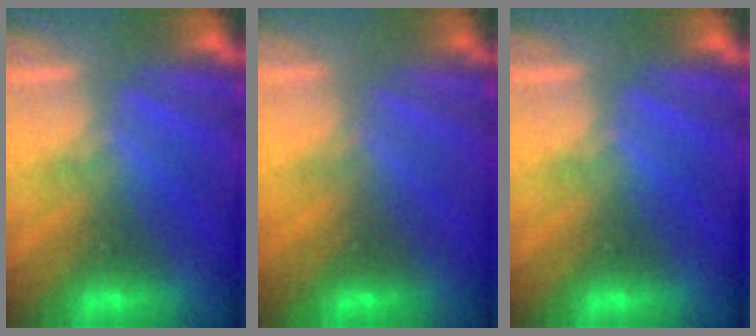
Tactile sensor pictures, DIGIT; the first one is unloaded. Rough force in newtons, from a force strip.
{"total": 4.5}
{"total": 0.0}